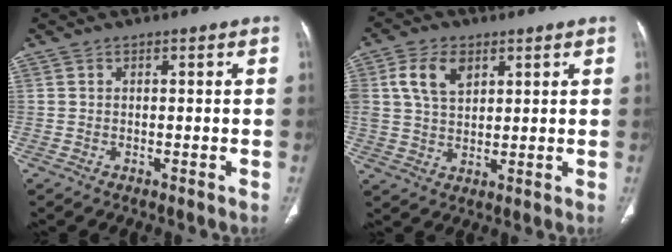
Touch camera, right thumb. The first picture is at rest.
{"total": 7.9, "force": [3.2, 5.0, 5.2], "torque": [-0.089, -0.007, 0.064]}